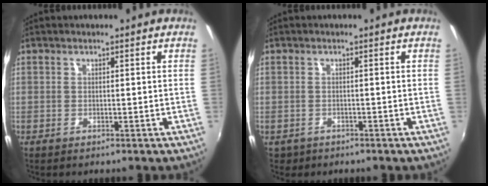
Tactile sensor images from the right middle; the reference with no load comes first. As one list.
[{"total": 2.1, "force": [-1.1, 1.6, 0.7], "torque": [-0.020, -0.004, -0.013]}]